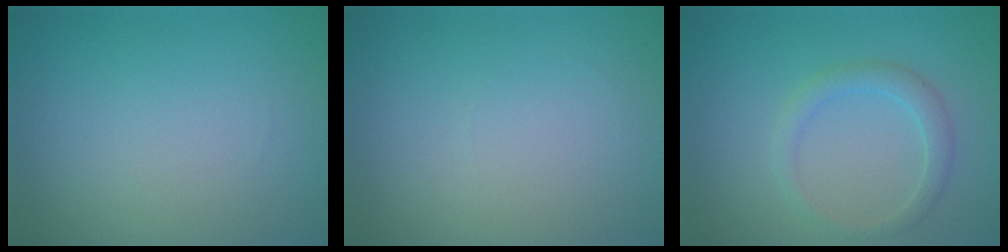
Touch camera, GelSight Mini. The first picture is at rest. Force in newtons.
{"total": 0.0}
{"total": 2.0, "press": 2.0, "slide": 0.1}